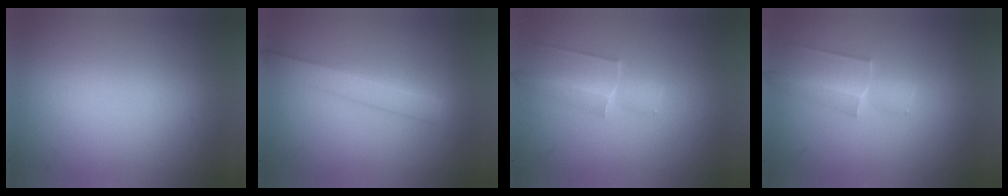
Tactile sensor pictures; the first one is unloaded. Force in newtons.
{"total": 2.2}
{"total": 1.8}
{"total": 1.8}